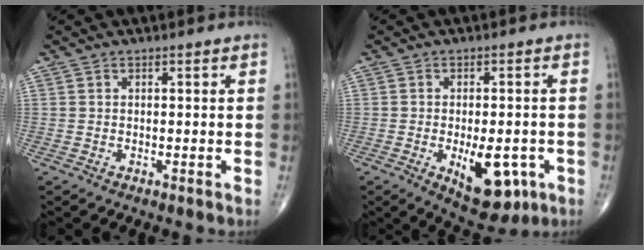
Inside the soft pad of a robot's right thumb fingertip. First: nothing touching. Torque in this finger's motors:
{"motor_torque": [1.69, 1.26, 1.18, 0.14, 0.24]}